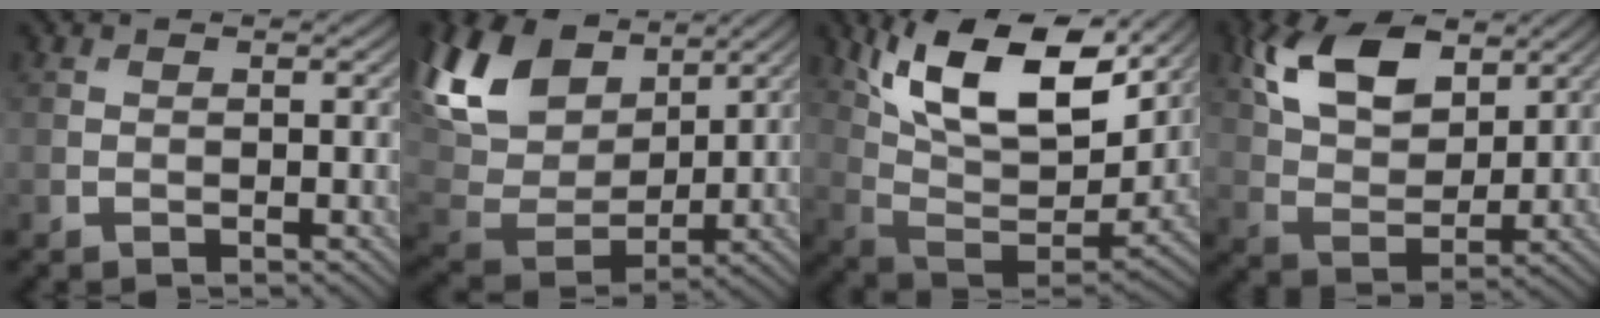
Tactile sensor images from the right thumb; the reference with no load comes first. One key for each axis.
{"total": 14.8, "fx": 7.8, "fy": 8.9, "fz": 8.9, "tx": -0.246, "ty": 0.039, "tz": 0.145}
{"total": 15.6, "fx": 8.8, "fy": 6.8, "fz": 11.0, "tx": -0.223, "ty": 0.010, "tz": 0.152}
{"total": 11.3, "fx": 5.5, "fy": 6.3, "fz": 7.6, "tx": -0.169, "ty": 0.012, "tz": 0.105}